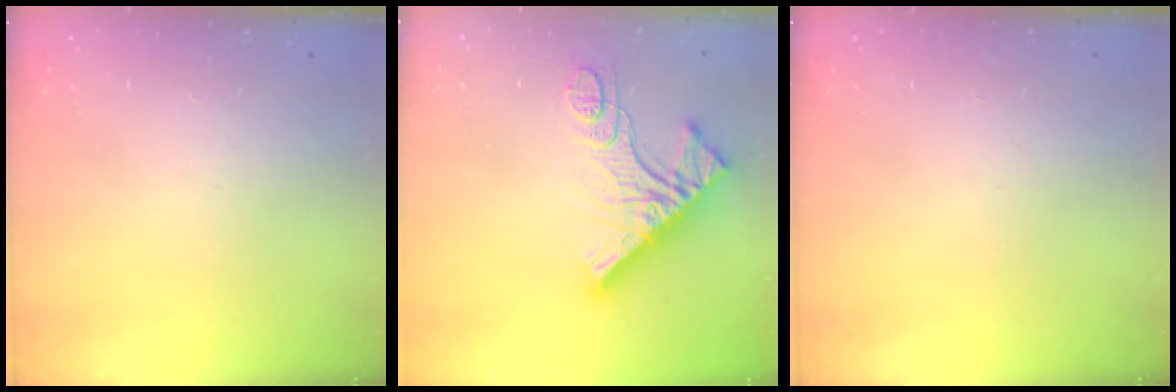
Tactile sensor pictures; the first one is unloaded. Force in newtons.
{"total": 14.8, "press": 14.7, "slide": 1.5}
{"total": 0.0}